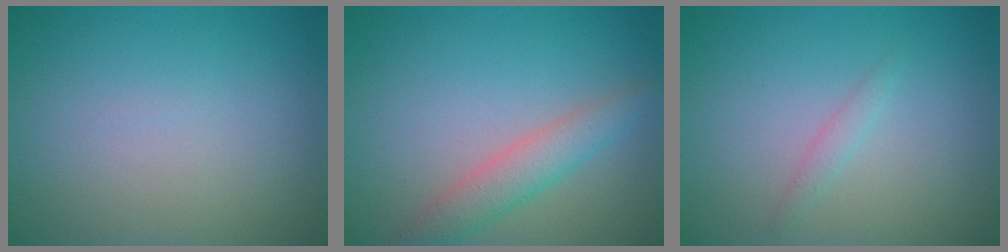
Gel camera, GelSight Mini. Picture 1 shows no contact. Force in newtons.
{"total": 3.1, "press": 3.1, "slide": 0.0}
{"total": 1.0, "press": 0.9, "slide": 0.2}